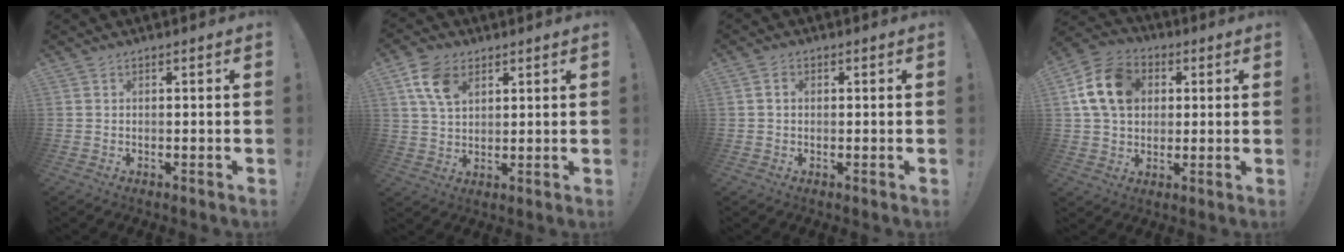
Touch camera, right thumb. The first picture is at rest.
{"total": 9.6, "force": [4.5, 6.1, 5.9], "torque": [-0.106, -0.007, 0.086]}
{"total": 1.6, "force": [0.1, 1.3, 1.0], "torque": [-0.013, 0.003, 0.000]}
{"total": 15.3, "force": [3.7, 11.8, 9.1], "torque": [-0.162, 0.010, 0.078]}